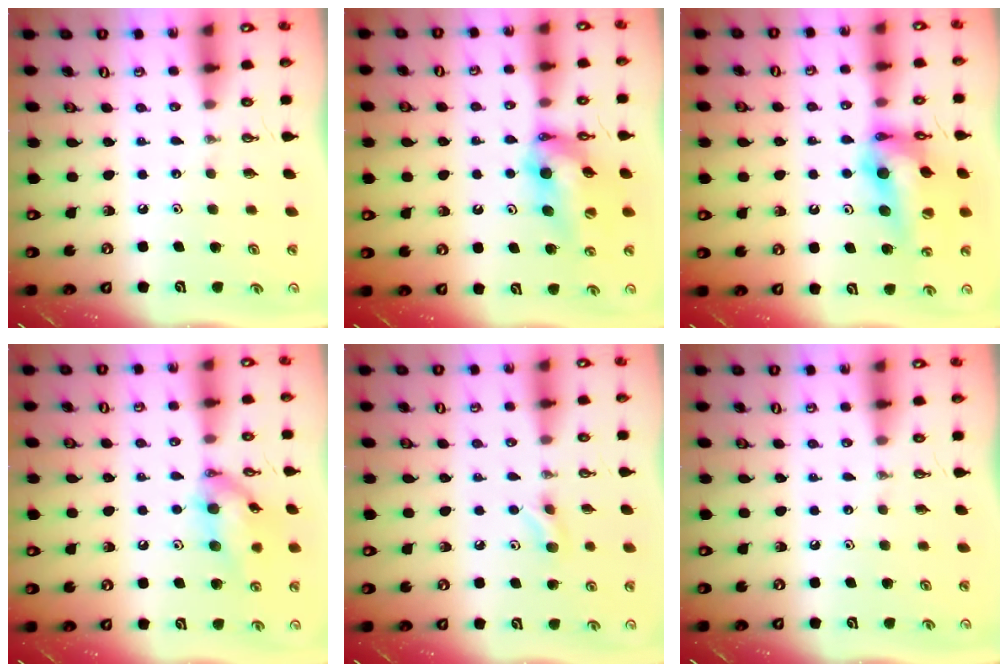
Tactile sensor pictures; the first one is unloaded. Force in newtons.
{"total": 12.5, "press": 12.4, "slide": 1.6}
{"total": 18.5, "press": 17.8, "slide": 5.3}
{"total": 13.9, "press": 13.9, "slide": 0.8}
{"total": 4.7, "press": 4.5, "slide": 1.5}
{"total": 0.0}